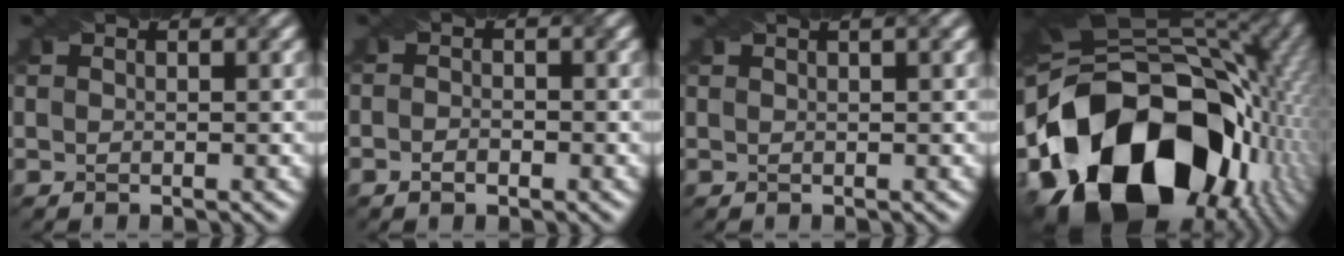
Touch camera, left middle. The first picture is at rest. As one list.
[{"total": 1.4, "force": [-0.7, 0.9, 0.9], "torque": [-0.005, -0.003, -0.013]}, {"total": 1.8, "force": [1.0, 0.6, 1.4], "torque": [-0.010, -0.003, 0.005]}, {"total": 20.4, "force": [-6.9, 14.2, 12.8], "torque": [-0.245, -0.012, -0.118]}]